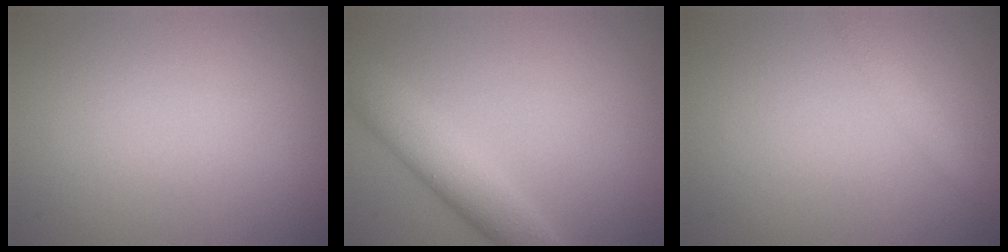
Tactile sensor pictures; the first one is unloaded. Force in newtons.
{"total": 4.3, "press": 4.3, "slide": 0.1}
{"total": 1.3, "press": 1.3, "slide": 0.1}